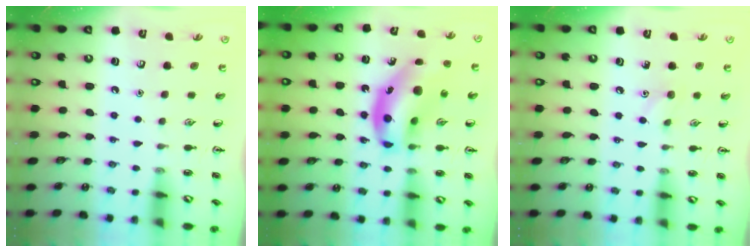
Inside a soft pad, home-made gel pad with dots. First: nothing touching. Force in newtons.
{"total": 15.8, "press": 15.2, "slide": 4.3}
{"total": 5.5, "press": 5.2, "slide": 1.8}